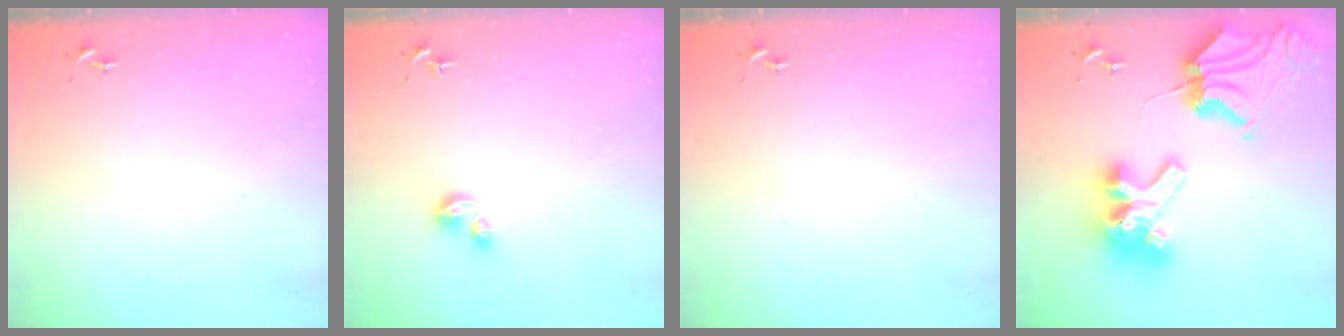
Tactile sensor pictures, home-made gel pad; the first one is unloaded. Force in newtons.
{"total": 3.7, "press": 3.6, "slide": 0.7}
{"total": 0.0}
{"total": 15.6, "press": 15.5, "slide": 2.1}